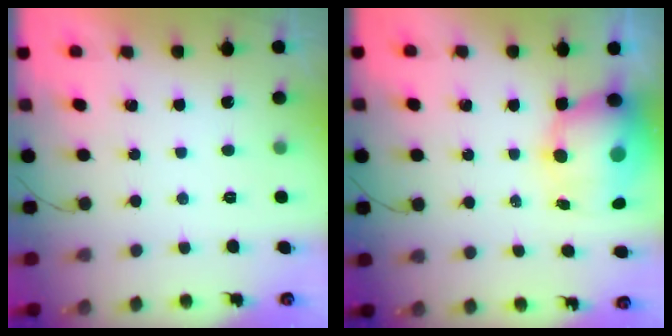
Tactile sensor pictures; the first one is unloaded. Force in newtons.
{"total": 11.2, "press": 10.9, "slide": 2.5}